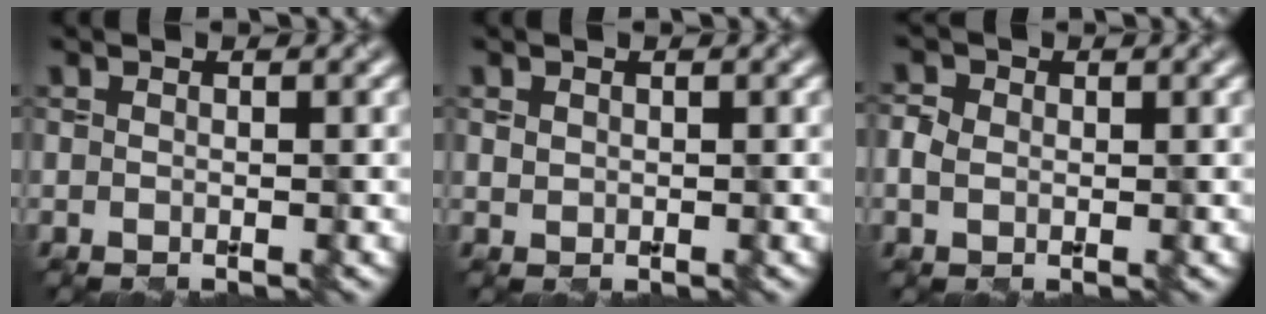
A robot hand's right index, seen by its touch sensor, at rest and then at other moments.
{"total": 0.7, "force": [0.4, 0.6, 0.2], "torque": [-0.003, -0.002, 0.010]}
{"total": 2.2, "force": [0.1, 1.9, 1.1], "torque": [-0.029, 0.003, 0.004]}